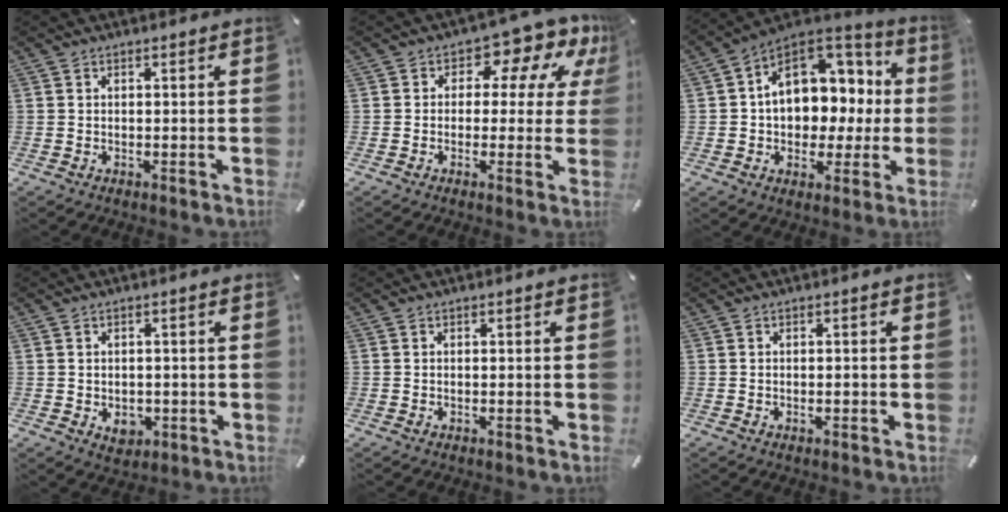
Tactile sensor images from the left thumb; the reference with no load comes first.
{"total": 10.2, "force": [5.4, 5.9, 6.4], "torque": [-0.087, -0.042, 0.094]}
{"total": 13.6, "force": [2.5, 10.8, 7.8], "torque": [-0.106, -0.019, 0.054]}
{"total": 3.9, "force": [-1.0, 3.2, 1.9], "torque": [-0.013, 0.000, -0.016]}
{"total": 0.0}
{"total": 0.8, "force": [-0.3, 0.3, 0.6], "torque": [-0.013, -0.003, -0.006]}